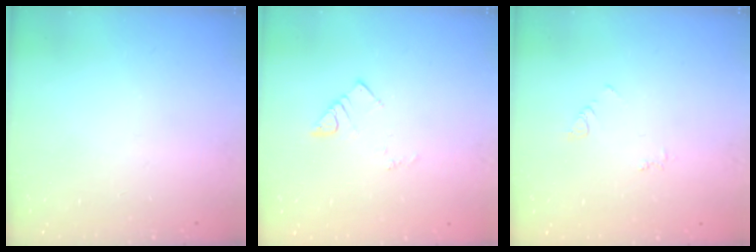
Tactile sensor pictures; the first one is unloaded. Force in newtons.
{"total": 4.5, "press": 4.5, "slide": 0.4}
{"total": 2.9, "press": 2.9, "slide": 0.4}